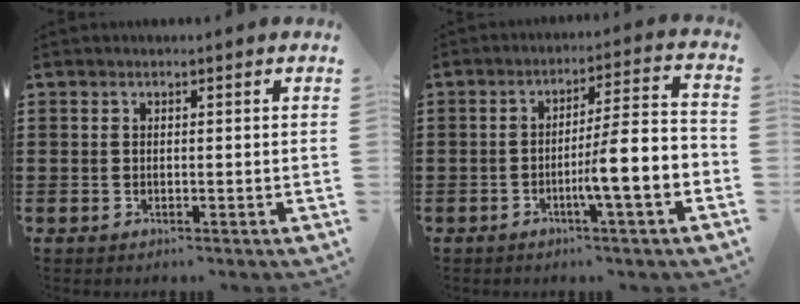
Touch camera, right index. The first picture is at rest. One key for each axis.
{"total": 7.6, "fx": -3.2, "fy": 0.1, "fz": 6.8, "tx": -0.107, "ty": -0.015, "tz": -0.062}